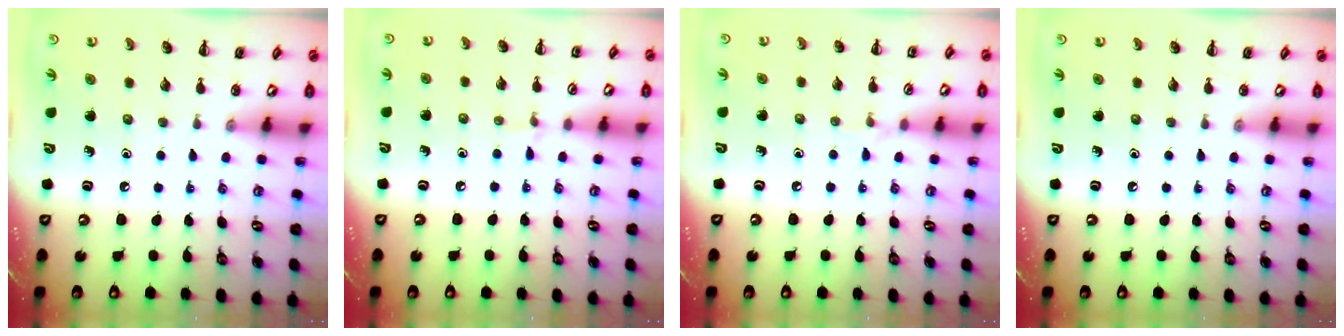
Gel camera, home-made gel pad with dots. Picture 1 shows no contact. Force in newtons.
{"total": 4.1, "press": 3.9, "slide": 1.4}
{"total": 4.0, "press": 3.7, "slide": 1.5}
{"total": 0.0}